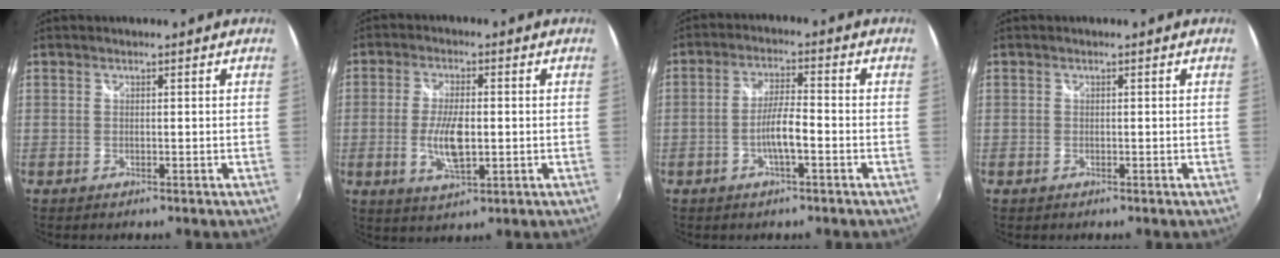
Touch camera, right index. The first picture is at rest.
{"total": 7.9, "force": [-1.1, 3.1, 7.2], "torque": [-0.143, -0.007, -0.020]}
{"total": 5.5, "force": [-2.2, 0.8, 5.0], "torque": [-0.096, 0.002, -0.039]}
{"total": 0.6, "force": [-0.3, 0.5, 0.1], "torque": [-0.005, 0.001, -0.004]}